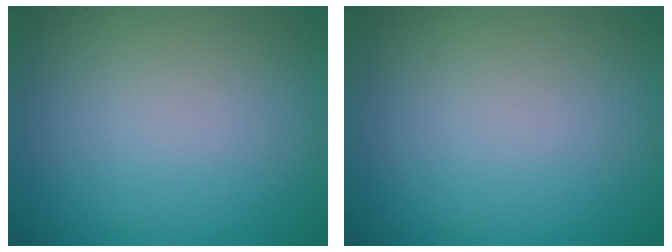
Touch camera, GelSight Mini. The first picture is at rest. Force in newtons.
{"total": 0.0}